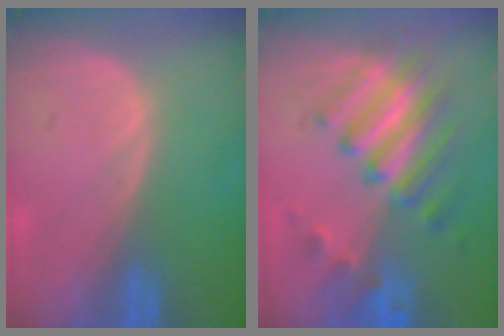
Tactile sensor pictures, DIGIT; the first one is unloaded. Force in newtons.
{"total": 7.6, "press": 7.5, "slide": 1.1}